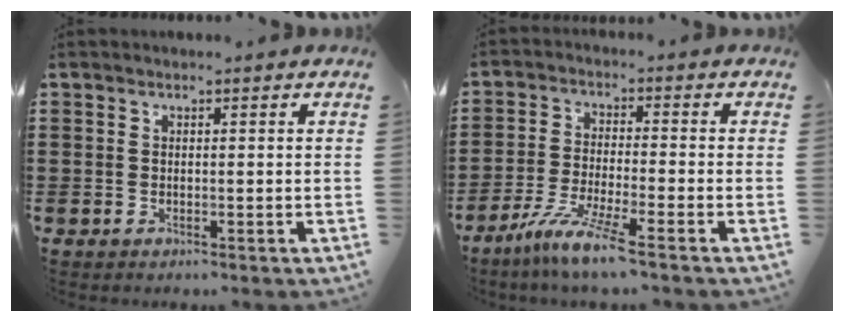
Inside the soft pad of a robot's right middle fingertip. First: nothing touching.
{"total": 7.0, "force": [-5.5, -0.1, 4.3], "torque": [-0.094, -0.015, -0.108]}